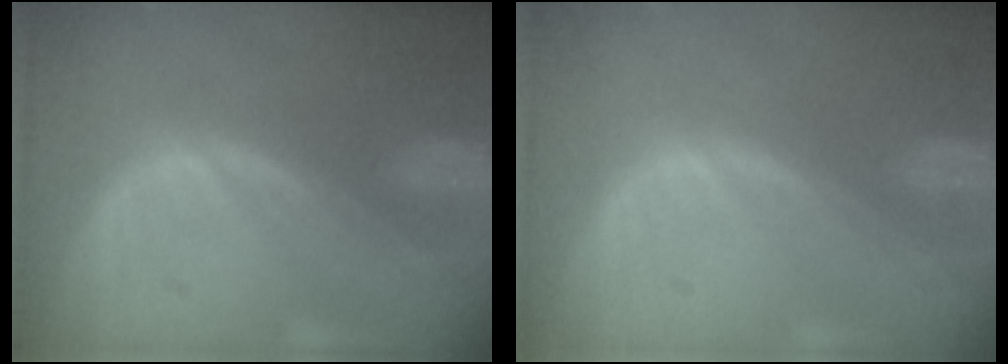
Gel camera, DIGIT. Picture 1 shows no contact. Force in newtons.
{"total": 0.0}